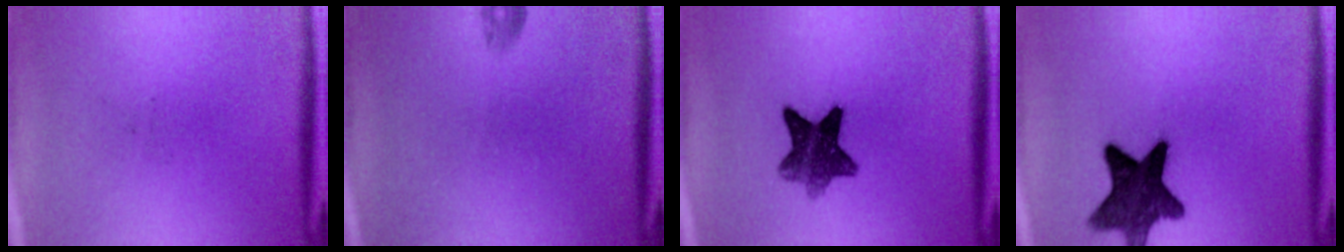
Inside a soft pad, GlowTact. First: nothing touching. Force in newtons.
{"total": 0.9}
{"total": 8.5}
{"total": 12.3}